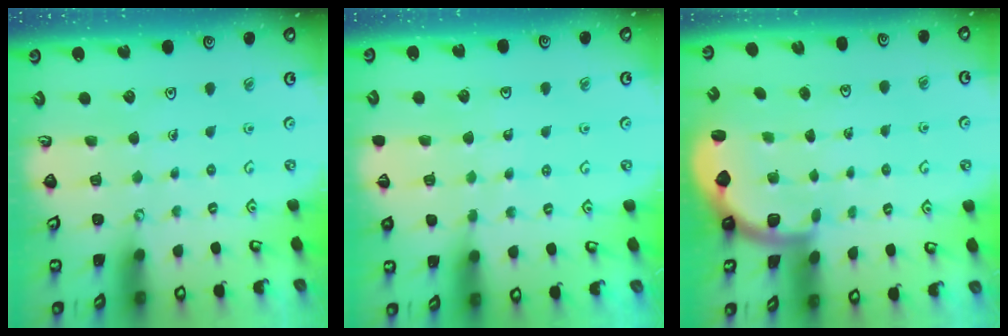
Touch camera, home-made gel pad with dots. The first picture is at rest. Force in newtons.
{"total": 3.5, "press": 3.3, "slide": 1.0}
{"total": 2.0, "press": 2.0, "slide": 0.5}